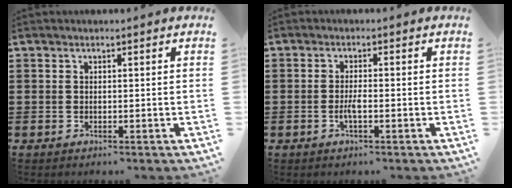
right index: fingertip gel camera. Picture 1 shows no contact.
{"total": 2.0, "force": [-0.9, 0.3, 1.8], "torque": [-0.040, -0.002, -0.017]}